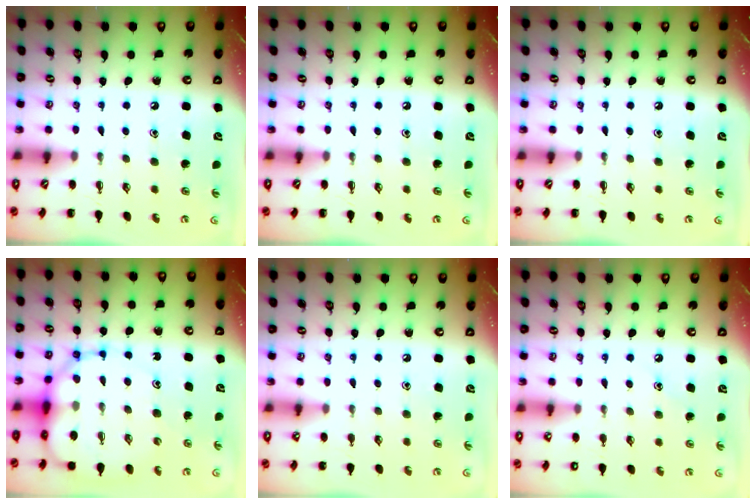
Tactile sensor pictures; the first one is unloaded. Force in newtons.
{"total": 0.0}
{"total": 0.0}
{"total": 13.1, "press": 12.5, "slide": 3.7}
{"total": 6.2, "press": 5.9, "slide": 2.0}
{"total": 6.7, "press": 6.5, "slide": 1.8}